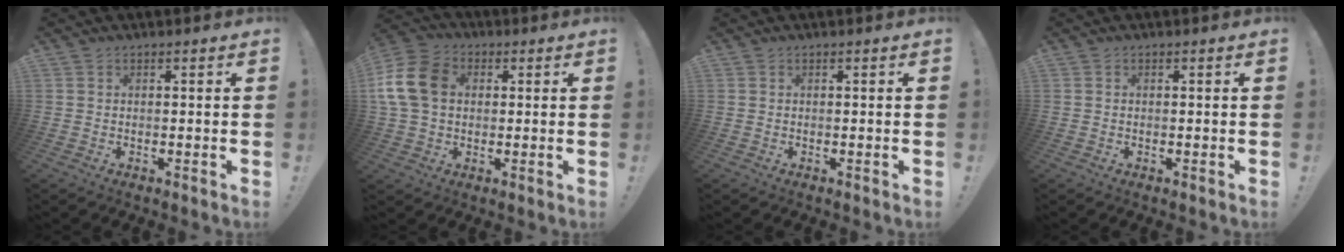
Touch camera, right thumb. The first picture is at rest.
{"total": 14.2, "force": [2.0, 10.7, 9.1], "torque": [-0.184, 0.011, 0.043]}
{"total": 0.0}
{"total": 0.0}